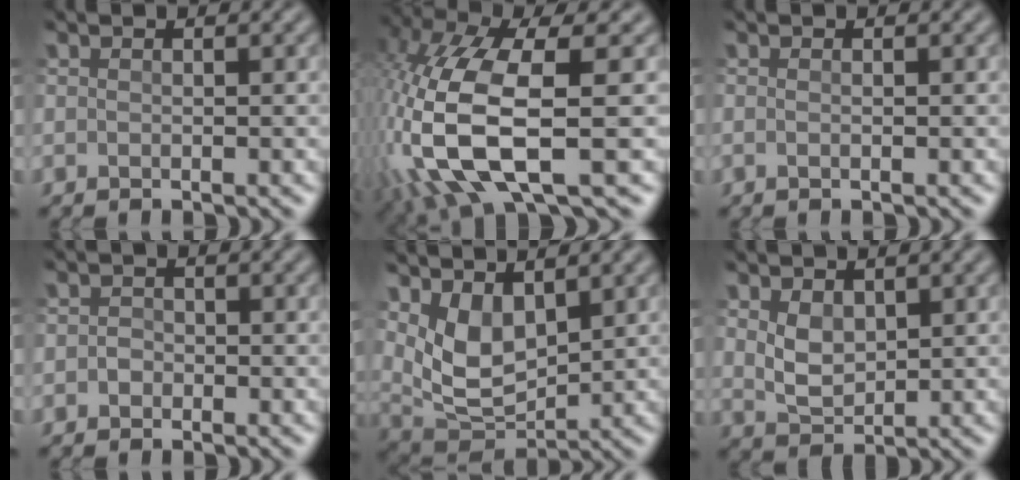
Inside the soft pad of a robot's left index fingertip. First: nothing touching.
{"total": 12.4, "force": [-2.7, 4.7, 11.2], "torque": [-0.272, -0.013, -0.050]}
{"total": 0.7, "force": [0.0, 0.2, 0.6], "torque": [-0.009, -0.001, 0.000]}
{"total": 0.9, "force": [-0.3, 0.8, 0.2], "torque": [-0.001, 0.005, -0.009]}
{"total": 5.5, "force": [2.3, 3.1, 3.9], "torque": [-0.083, -0.010, 0.053]}
{"total": 2.7, "force": [1.2, 1.8, 1.7], "torque": [-0.038, 0.001, 0.029]}